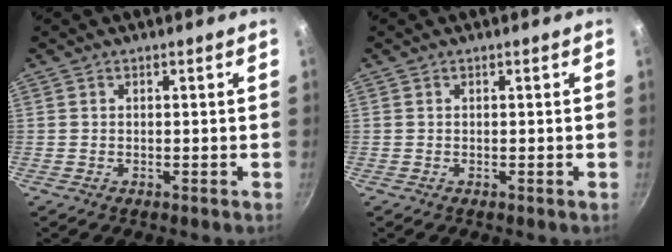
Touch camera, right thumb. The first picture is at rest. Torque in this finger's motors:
{"motor_torque": [0.00, 0.00, -0.01, 0.00, 0.01]}